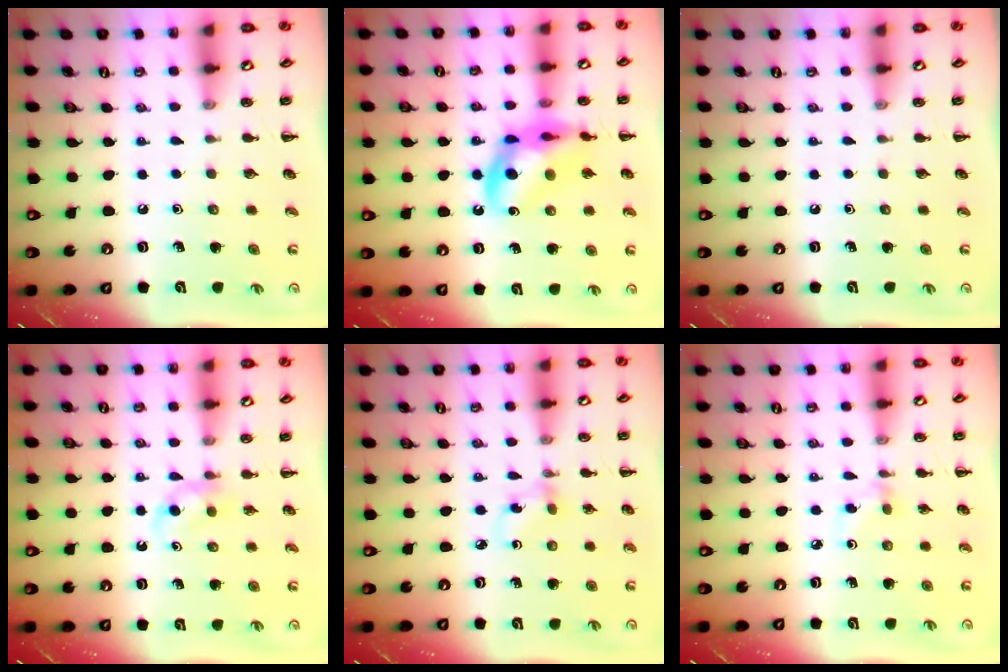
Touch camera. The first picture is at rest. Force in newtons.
{"total": 13.8, "press": 13.3, "slide": 3.6}
{"total": 0.0}
{"total": 2.9, "press": 2.6, "slide": 1.3}
{"total": 3.3, "press": 3.0, "slide": 1.2}
{"total": 2.8, "press": 2.6, "slide": 1.0}